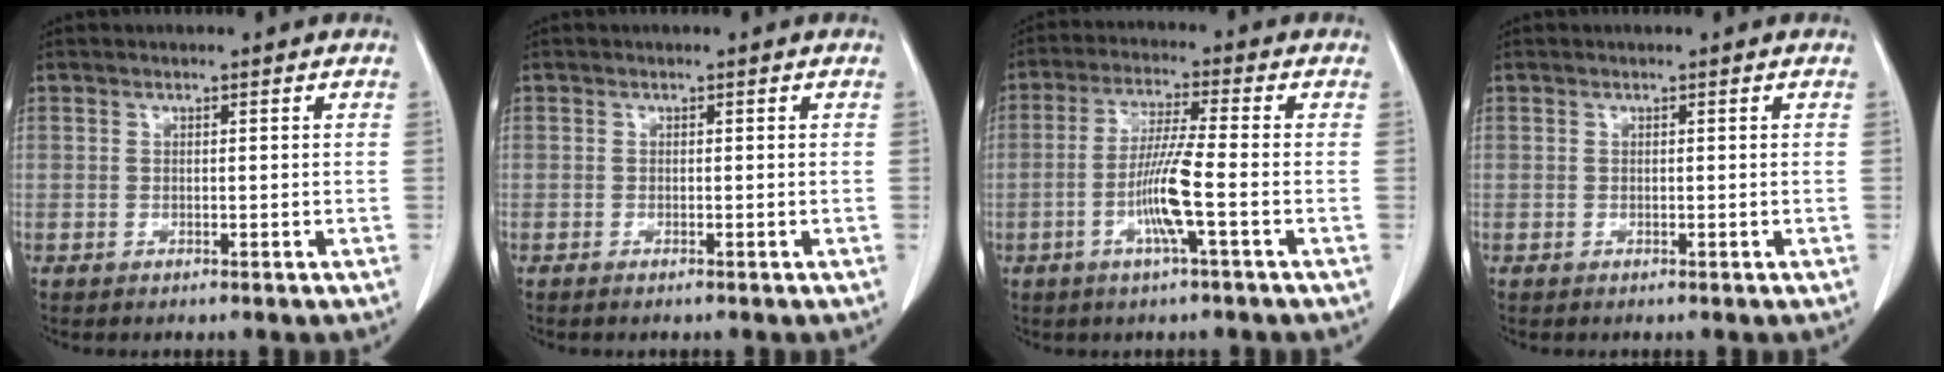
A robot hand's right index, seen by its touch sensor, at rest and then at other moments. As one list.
[{"total": 0.5, "force": [-0.4, -0.1, 0.3], "torque": [-0.009, -0.001, -0.008]}, {"total": 7.7, "force": [-2.4, -0.6, 7.3], "torque": [-0.146, -0.005, -0.049]}, {"total": 0.0}]